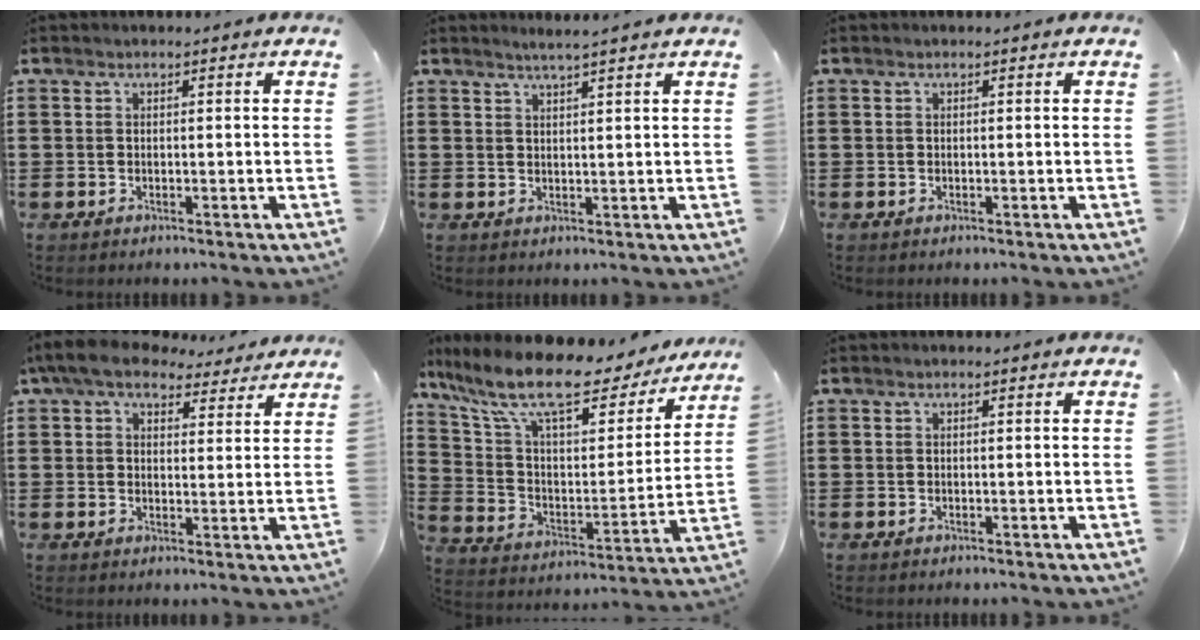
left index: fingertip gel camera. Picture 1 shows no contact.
{"total": 2.2, "force": [2.0, -0.4, 0.8], "torque": [-0.018, 0.000, 0.038]}
{"total": 0.0}
{"total": 7.0, "force": [5.6, 2.6, 3.1], "torque": [-0.074, -0.009, 0.102]}
{"total": 13.2, "force": [10.4, 3.2, 7.4], "torque": [-0.170, -0.065, 0.175]}
{"total": 0.0}